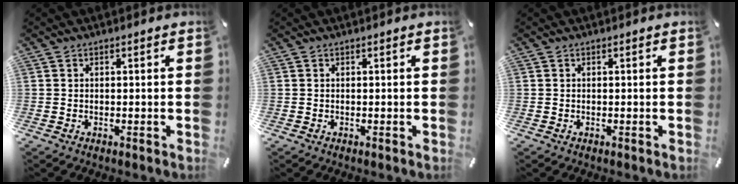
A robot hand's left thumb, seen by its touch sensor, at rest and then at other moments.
{"total": 0.0}
{"total": 0.0}